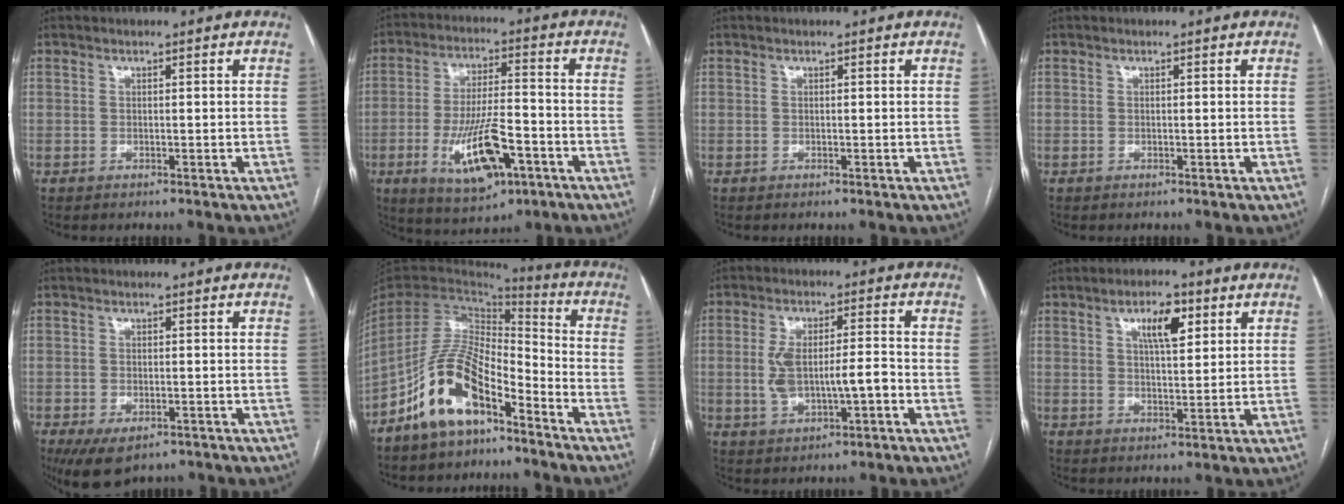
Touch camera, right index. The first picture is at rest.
{"total": 12.9, "force": [-5.0, 4.1, 11.1], "torque": [-0.207, -0.006, -0.076]}
{"total": 0.0}
{"total": 0.0}
{"total": 6.8, "force": [-4.4, 3.4, 3.8], "torque": [-0.063, -0.007, -0.064]}
{"total": 12.5, "force": [-8.0, 4.8, 8.3], "torque": [-0.174, 0.017, -0.150]}
{"total": 7.9, "force": [-1.3, 2.8, 7.3], "torque": [-0.146, 0.017, -0.013]}
{"total": 6.0, "force": [2.7, 2.1, 5.0], "torque": [-0.086, 0.008, 0.045]}